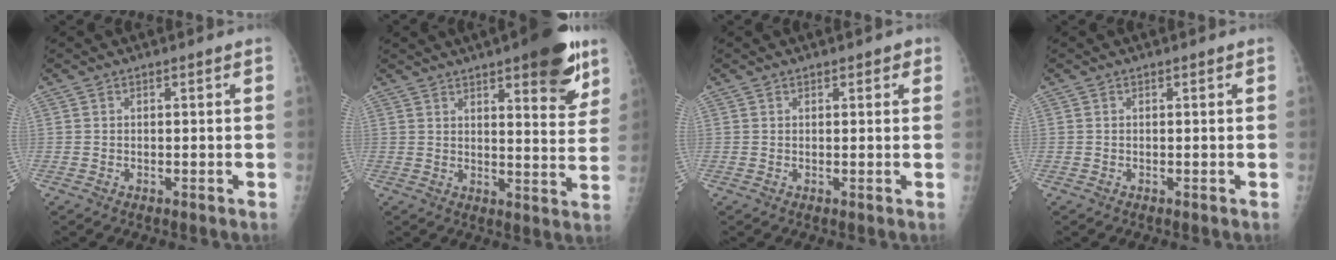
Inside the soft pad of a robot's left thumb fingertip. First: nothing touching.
{"total": 15.0, "force": [8.8, 4.5, 11.3], "torque": [-0.111, -0.041, 0.115]}
{"total": 1.5, "force": [1.0, 0.9, 0.7], "torque": [0.008, -0.002, 0.007]}
{"total": 0.0}